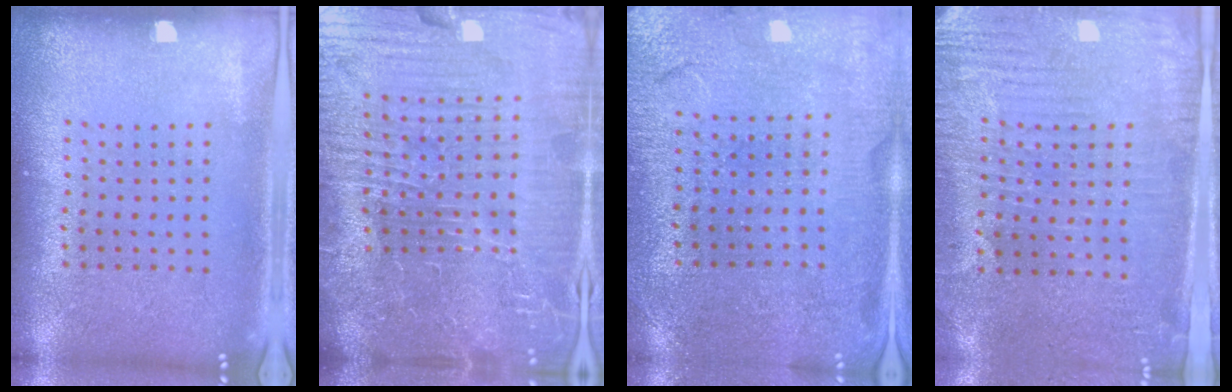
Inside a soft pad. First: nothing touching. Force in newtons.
{"total": 7.4, "press": 6.6, "slide": 3.3}
{"total": 1.0, "press": 0.9, "slide": 0.3}
{"total": 3.2, "press": 2.9, "slide": 1.3}